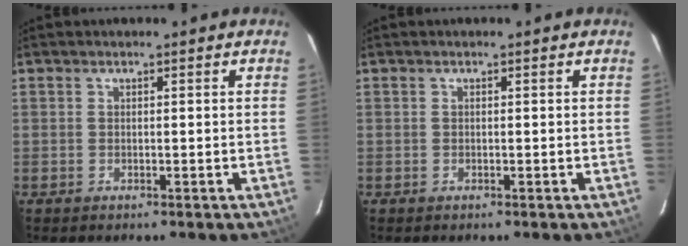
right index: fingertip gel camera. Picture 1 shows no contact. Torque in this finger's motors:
{"motor_torque": [0.24, -0.14, 0.08, 0.03]}